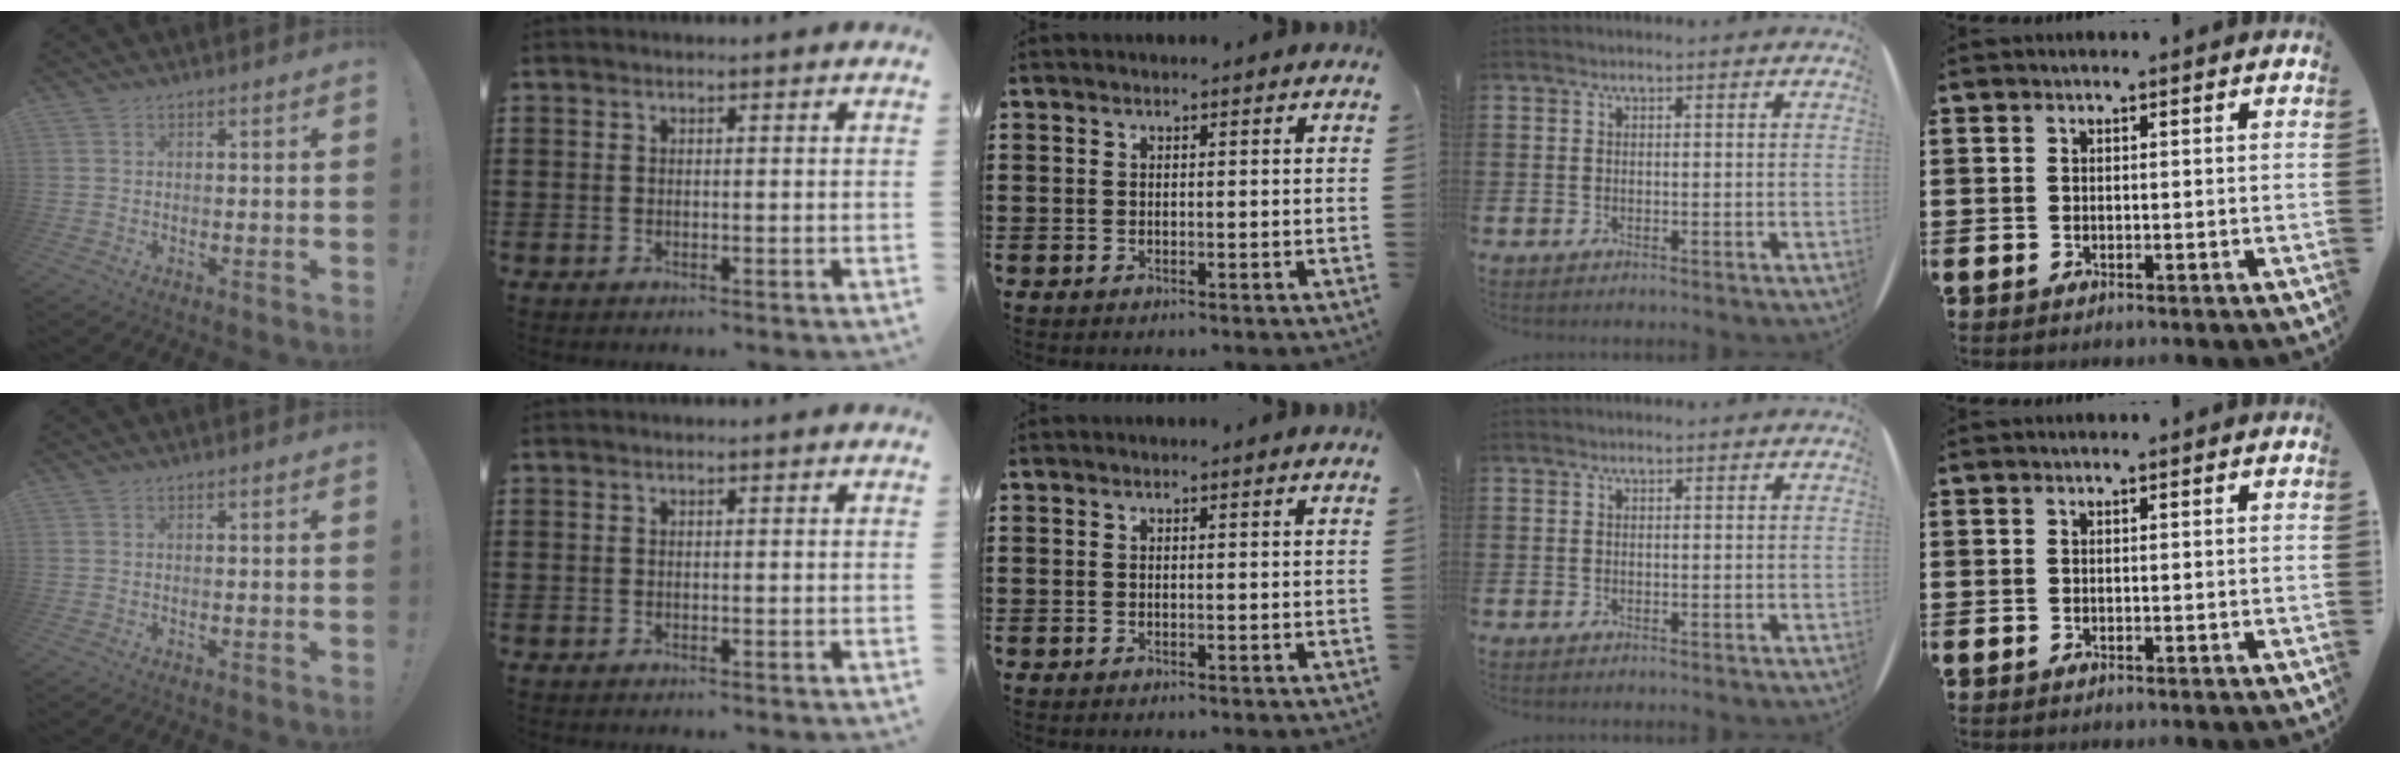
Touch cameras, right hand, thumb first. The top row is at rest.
{}